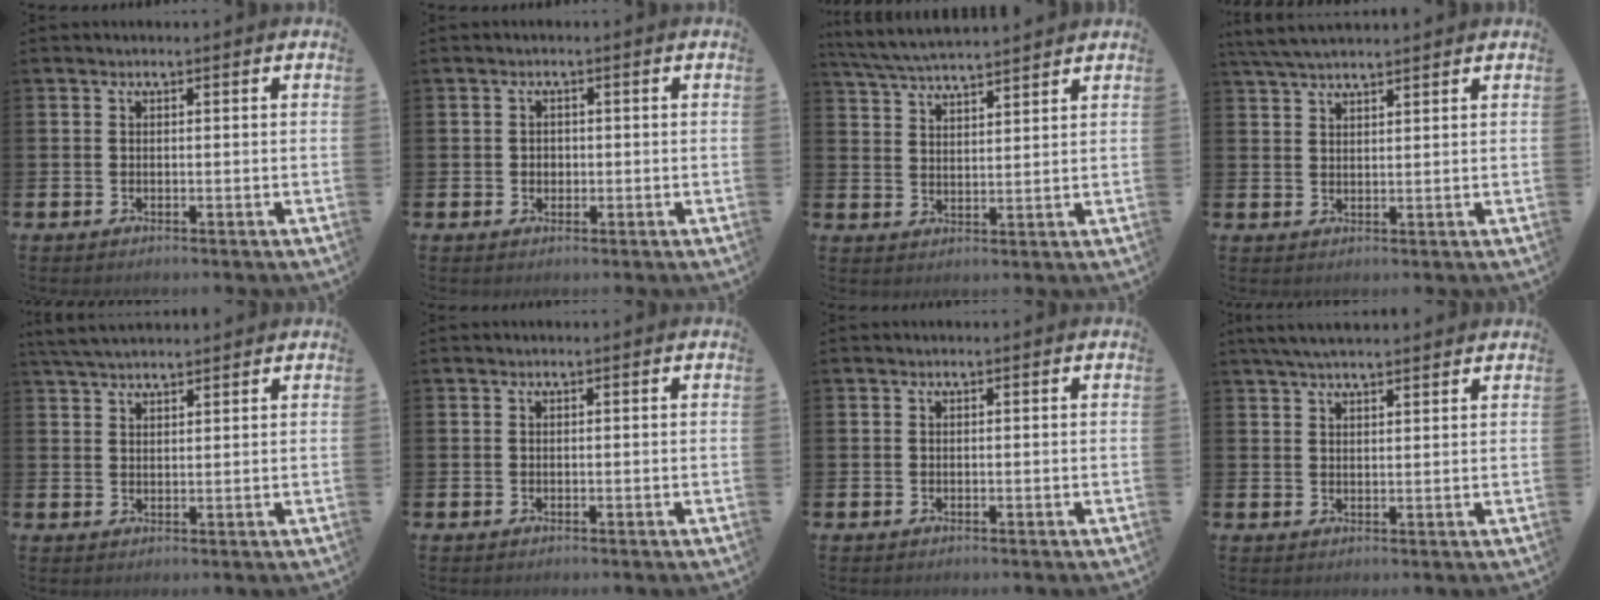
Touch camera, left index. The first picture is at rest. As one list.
[{"total": 1.3, "force": [0.1, 1.2, 0.5], "torque": [0.001, 0.005, -0.004]}, {"total": 5.3, "force": [5.3, 0.2, 0.9], "torque": [-0.040, -0.025, 0.095]}, {"total": 4.1, "force": [3.8, 0.7, 1.5], "torque": [-0.036, -0.008, 0.070]}, {"total": 4.0, "force": [3.7, 0.8, 1.2], "torque": [-0.030, -0.011, 0.069]}, {"total": 0.0}, {"total": 0.0}, {"total": 4.1, "force": [3.8, 0.6, 1.5], "torque": [-0.035, -0.006, 0.069]}]